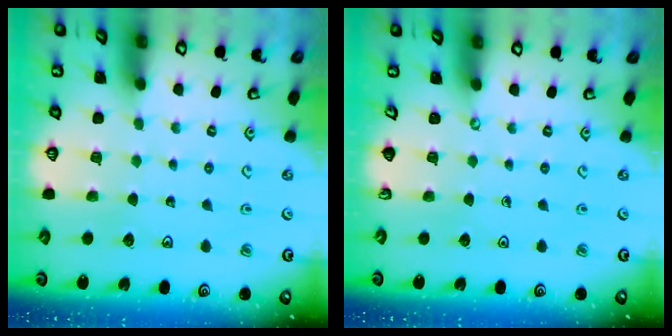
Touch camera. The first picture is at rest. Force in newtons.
{"total": 0.0}